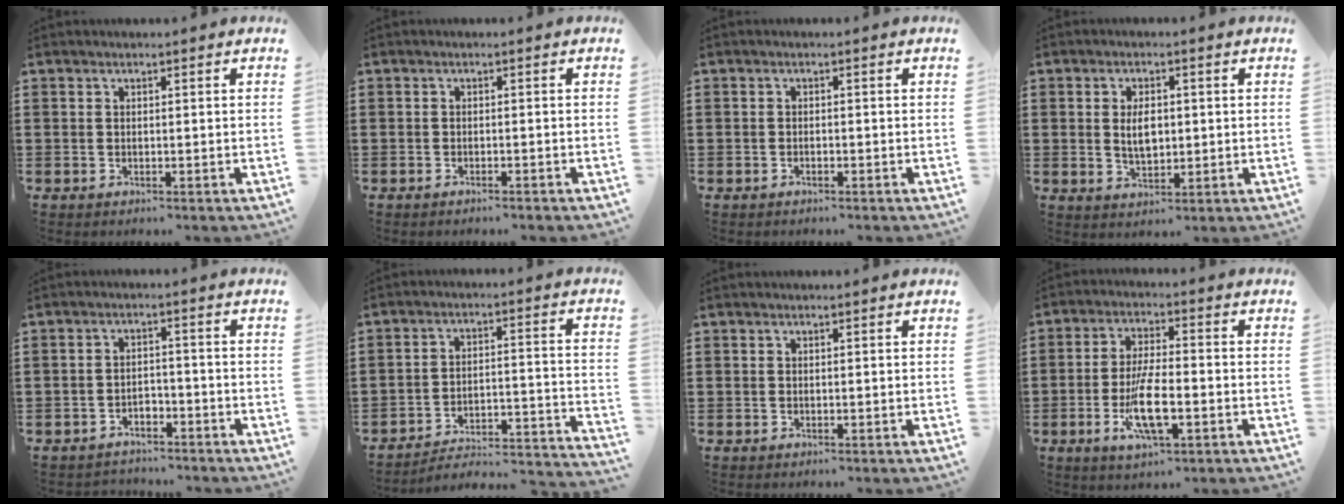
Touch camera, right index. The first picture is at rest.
{"total": 0.9, "force": [-0.8, -0.1, 0.3], "torque": [-0.008, -0.003, -0.016]}
{"total": 0.5, "force": [-0.5, 0.2, 0.2], "torque": [-0.005, -0.001, -0.009]}
{"total": 4.2, "force": [0.1, 2.1, 3.7], "torque": [-0.065, 0.002, 0.000]}
{"total": 2.5, "force": [-2.3, 1.0, 0.3], "torque": [-0.012, 0.005, -0.049]}
{"total": 2.6, "force": [-2.3, 0.5, 1.0], "torque": [-0.030, -0.015, -0.059]}
{"total": 0.0}
{"total": 8.9, "force": [-2.7, 2.7, 8.0], "torque": [-0.168, -0.014, -0.051]}